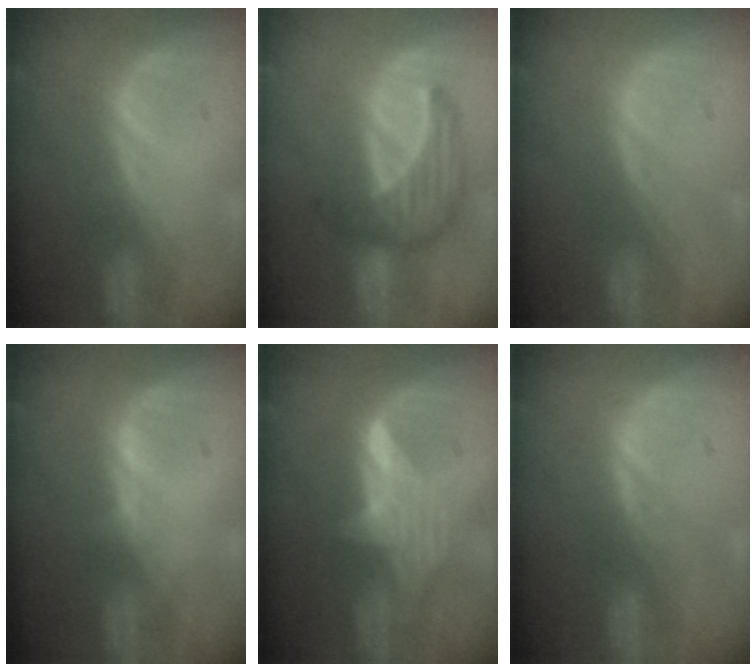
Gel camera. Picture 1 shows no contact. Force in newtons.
{"total": 6.9, "press": 6.9, "slide": 0.1}
{"total": 0.0}
{"total": 0.6, "press": 0.5, "slide": 0.3}
{"total": 6.1, "press": 6.0, "slide": 0.5}
{"total": 0.8, "press": 0.8, "slide": 0.3}